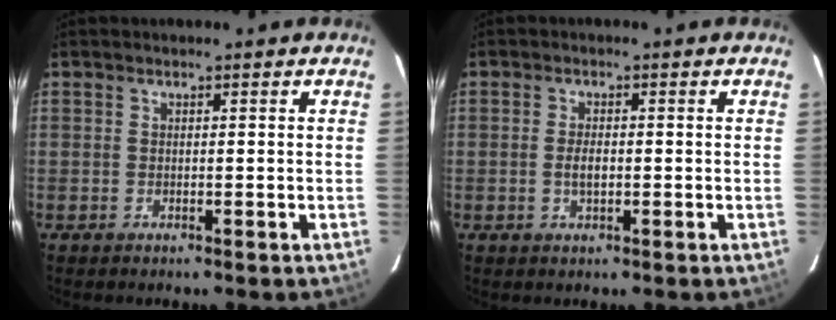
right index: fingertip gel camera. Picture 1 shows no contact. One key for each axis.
{"total": 2.8, "fx": -0.6, "fy": 1.1, "fz": 2.5, "tx": -0.049, "ty": -0.003, "tz": -0.009}